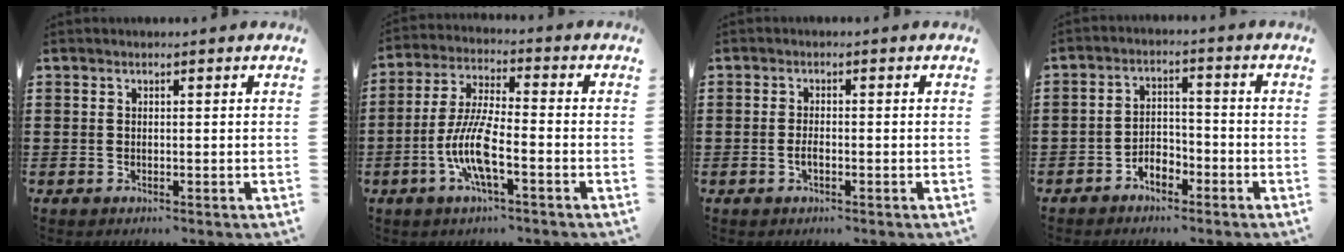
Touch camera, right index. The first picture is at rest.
{"total": 8.9, "force": [-3.2, 1.8, 8.1], "torque": [-0.187, -0.019, -0.067]}
{"total": 1.5, "force": [-0.6, 0.5, 1.3], "torque": [-0.026, -0.002, -0.010]}
{"total": 3.3, "force": [-2.6, 1.6, 1.3], "torque": [-0.026, 0.007, -0.052]}